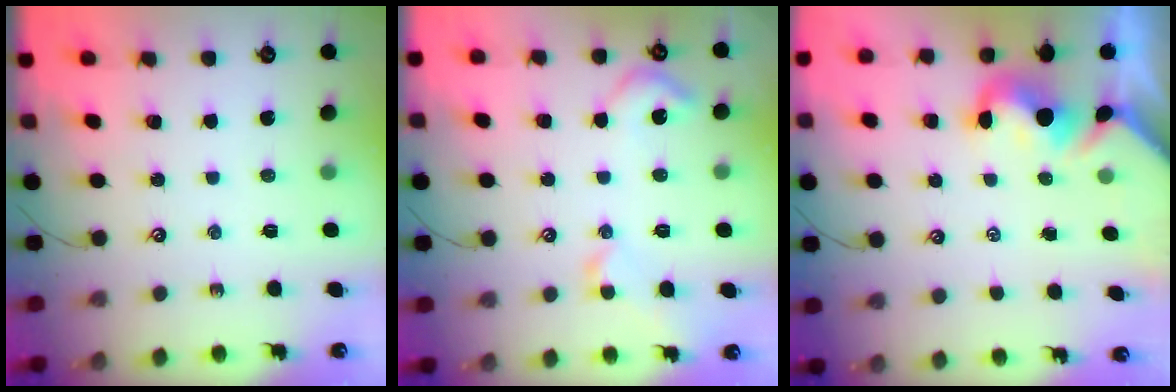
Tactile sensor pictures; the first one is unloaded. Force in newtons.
{"total": 6.2, "press": 6.1, "slide": 0.8}
{"total": 1.4, "press": 1.2, "slide": 0.7}